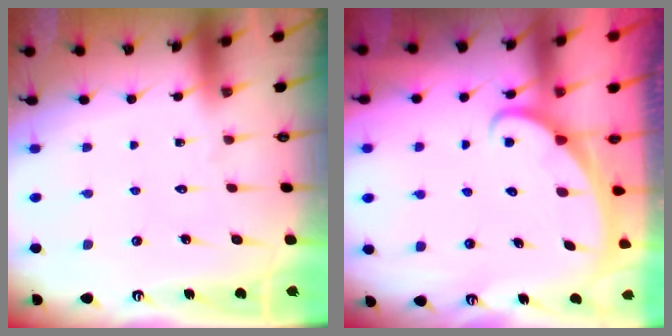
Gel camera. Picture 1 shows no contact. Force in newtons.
{"total": 2.3, "press": 2.3, "slide": 0.1}